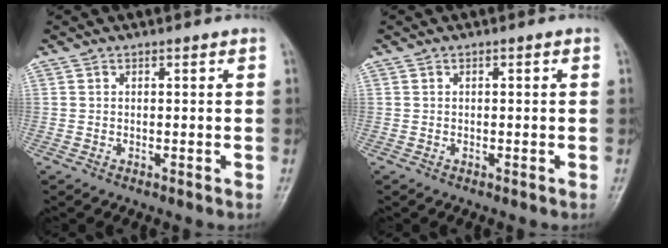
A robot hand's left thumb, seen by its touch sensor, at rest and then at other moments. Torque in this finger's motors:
{"motor_torque": [-0.08, -0.08, 0.01, 0.14, 0.00]}